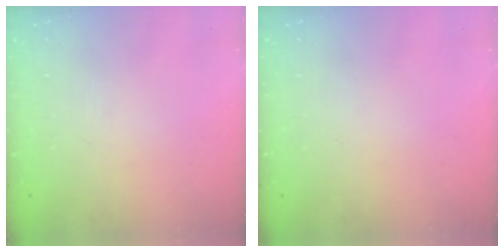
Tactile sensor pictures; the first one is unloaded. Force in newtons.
{"total": 0.0}